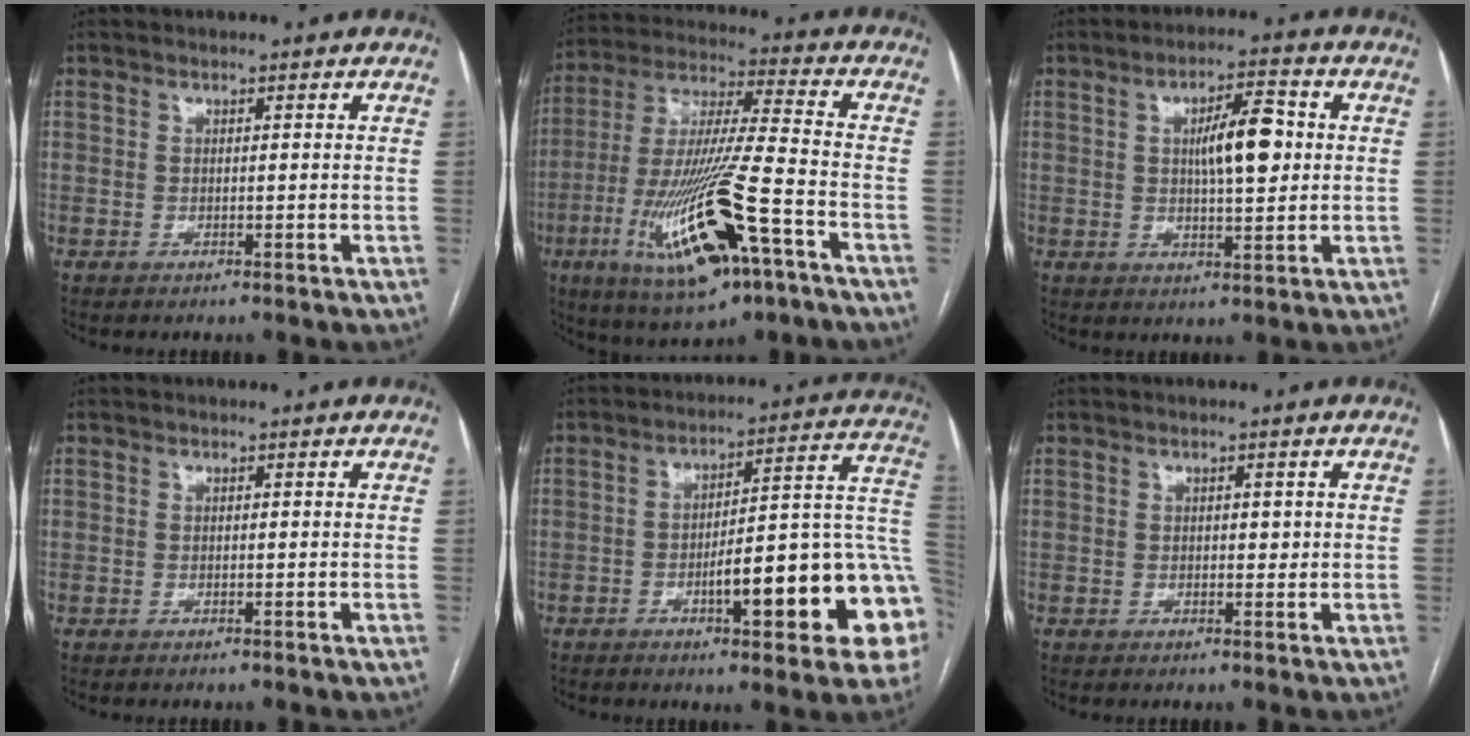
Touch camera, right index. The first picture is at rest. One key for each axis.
{"total": 20.5, "fx": -8.7, "fy": 2.7, "fz": 18.3, "tx": -0.381, "ty": -0.033, "tz": -0.146}
{"total": 8.2, "fx": 1.2, "fy": 2.1, "fz": 7.8, "tx": -0.129, "ty": 0.014, "tz": 0.021}
{"total": 0.0}
{"total": 18.8, "fx": -5.3, "fy": 3.4, "fz": 17.7, "tx": -0.158, "ty": 0.034, "tz": -0.060}
{"total": 1.4, "fx": 0.2, "fy": 0.8, "fz": 1.1, "tx": -0.013, "ty": 0.001, "tz": 0.002}